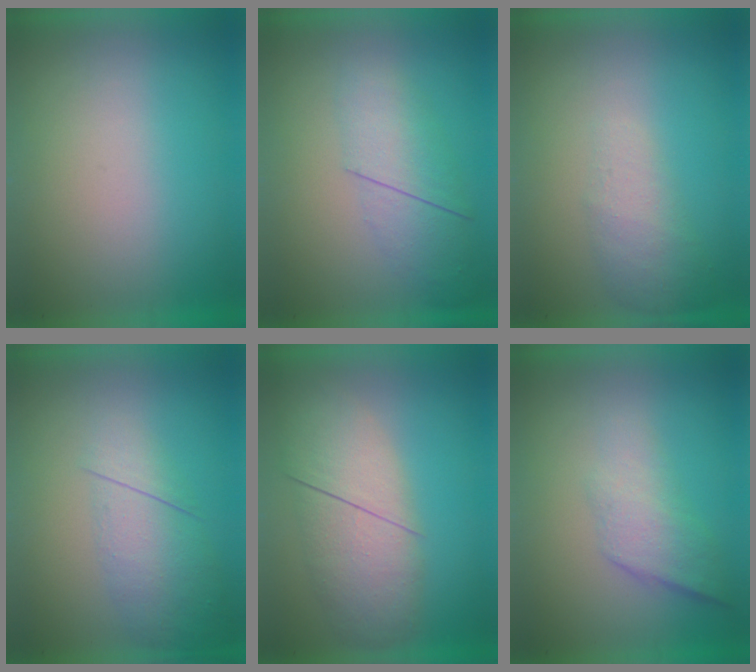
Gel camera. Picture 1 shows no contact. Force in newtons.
{"total": 2.3}
{"total": 2.2}
{"total": 2.8}
{"total": 3.8}
{"total": 2.2}